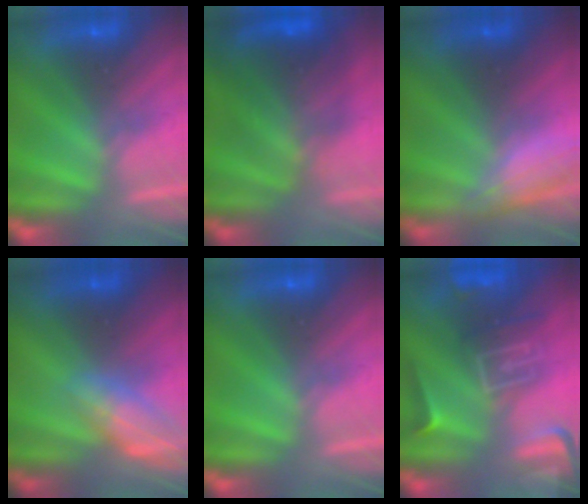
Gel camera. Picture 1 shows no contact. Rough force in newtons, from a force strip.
{"total": 7.5}
{"total": 2.8}
{"total": 2.6}
{"total": 0.0}
{"total": 11.8}